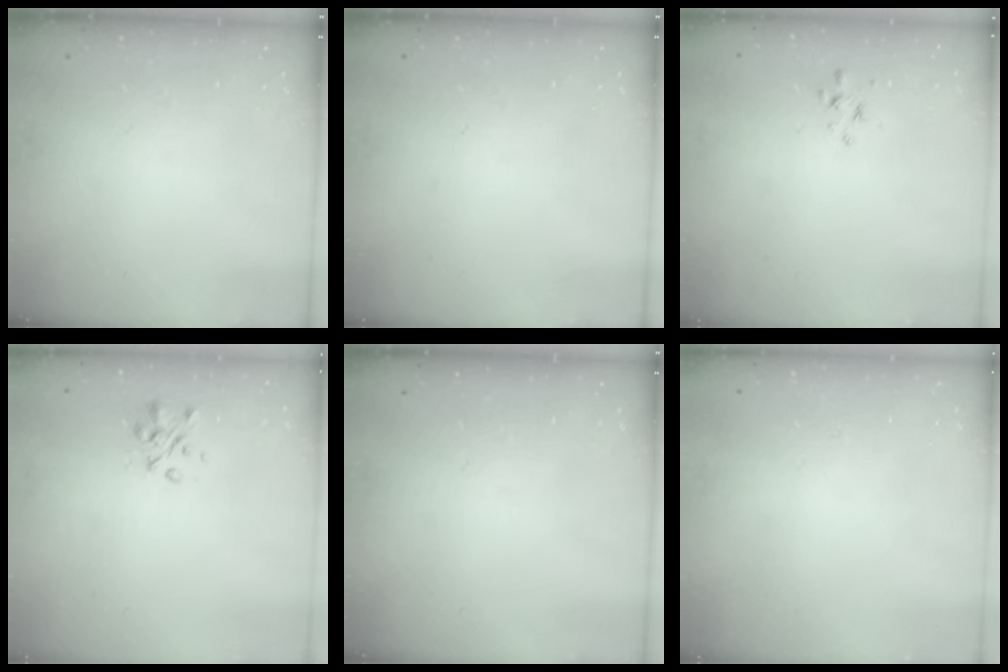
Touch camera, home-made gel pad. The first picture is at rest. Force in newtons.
{"total": 0.0}
{"total": 2.7, "press": 2.5, "slide": 0.9}
{"total": 2.9, "press": 2.6, "slide": 1.2}
{"total": 0.0}
{"total": 1.6, "press": 1.6, "slide": 0.2}